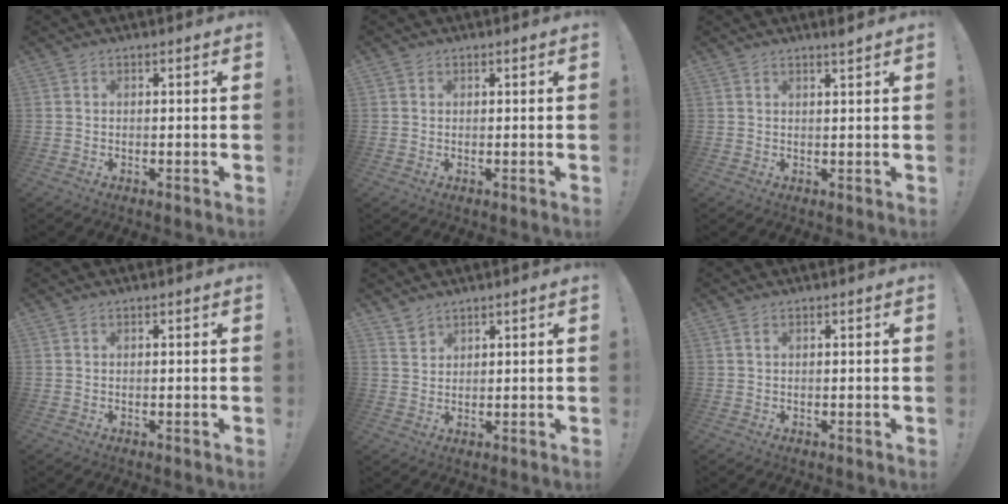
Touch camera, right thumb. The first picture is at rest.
{"total": 0.7, "force": [0.4, 0.6, 0.0], "torque": [0.006, -0.002, 0.007]}
{"total": 1.9, "force": [1.6, -0.4, 0.9], "torque": [-0.006, -0.012, 0.024]}
{"total": 0.0}
{"total": 3.3, "force": [2.8, 1.7, 0.6], "torque": [0.000, -0.023, 0.052]}
{"total": 1.0, "force": [0.4, 0.3, 0.8], "torque": [-0.022, 0.003, 0.008]}